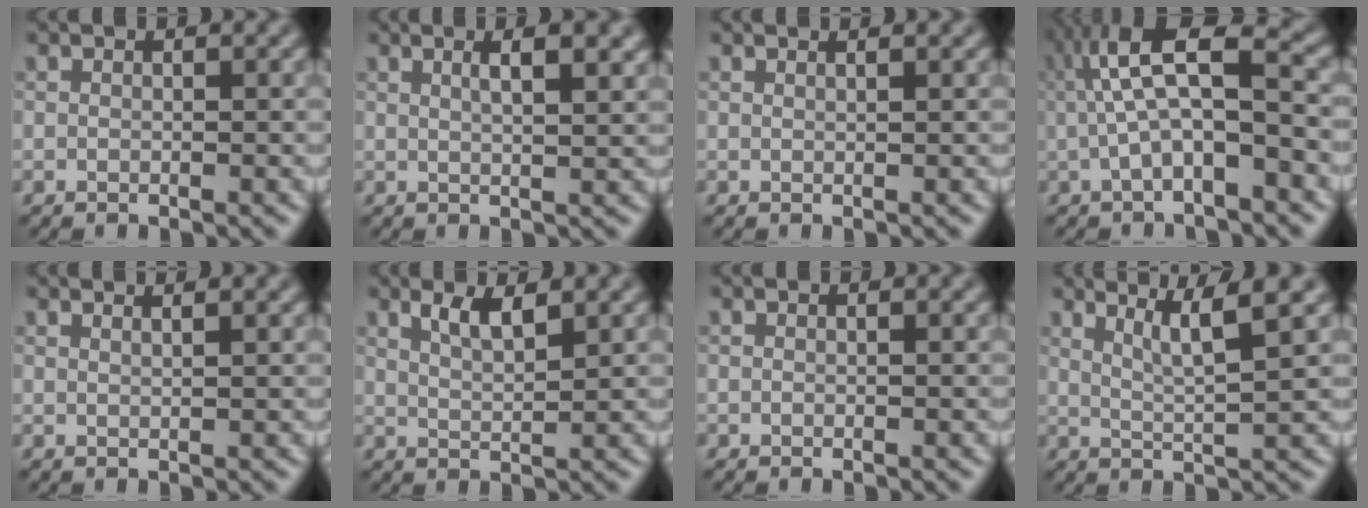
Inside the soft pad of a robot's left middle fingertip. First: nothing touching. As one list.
[{"total": 4.7, "force": [2.2, 1.8, 3.7], "torque": [-0.026, 0.016, 0.010]}, {"total": 1.7, "force": [1.1, 0.7, 1.0], "torque": [-0.001, -0.002, -0.002]}, {"total": 6.4, "force": [0.0, 1.8, 6.2], "torque": [-0.114, 0.024, -0.009]}, {"total": 2.0, "force": [1.4, 0.8, 1.2], "torque": [0.003, 0.002, -0.002]}, {"total": 2.4, "force": [1.5, 0.6, 1.8], "torque": [-0.032, -0.002, 0.029]}, {"total": 0.0}, {"total": 3.9, "force": [2.2, 0.4, 3.2], "torque": [-0.047, 0.001, 0.043]}]